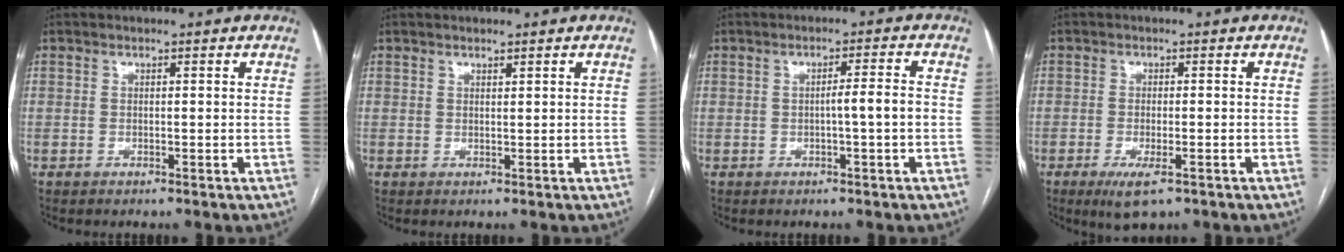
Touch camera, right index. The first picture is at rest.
{"total": 0.6, "force": [0.6, 0.0, 0.0], "torque": [0.000, -0.002, 0.010]}
{"total": 3.1, "force": [-0.5, -0.2, 3.0], "torque": [-0.044, 0.004, -0.008]}
{"total": 4.5, "force": [-2.6, 1.2, 3.5], "torque": [-0.062, -0.010, -0.038]}